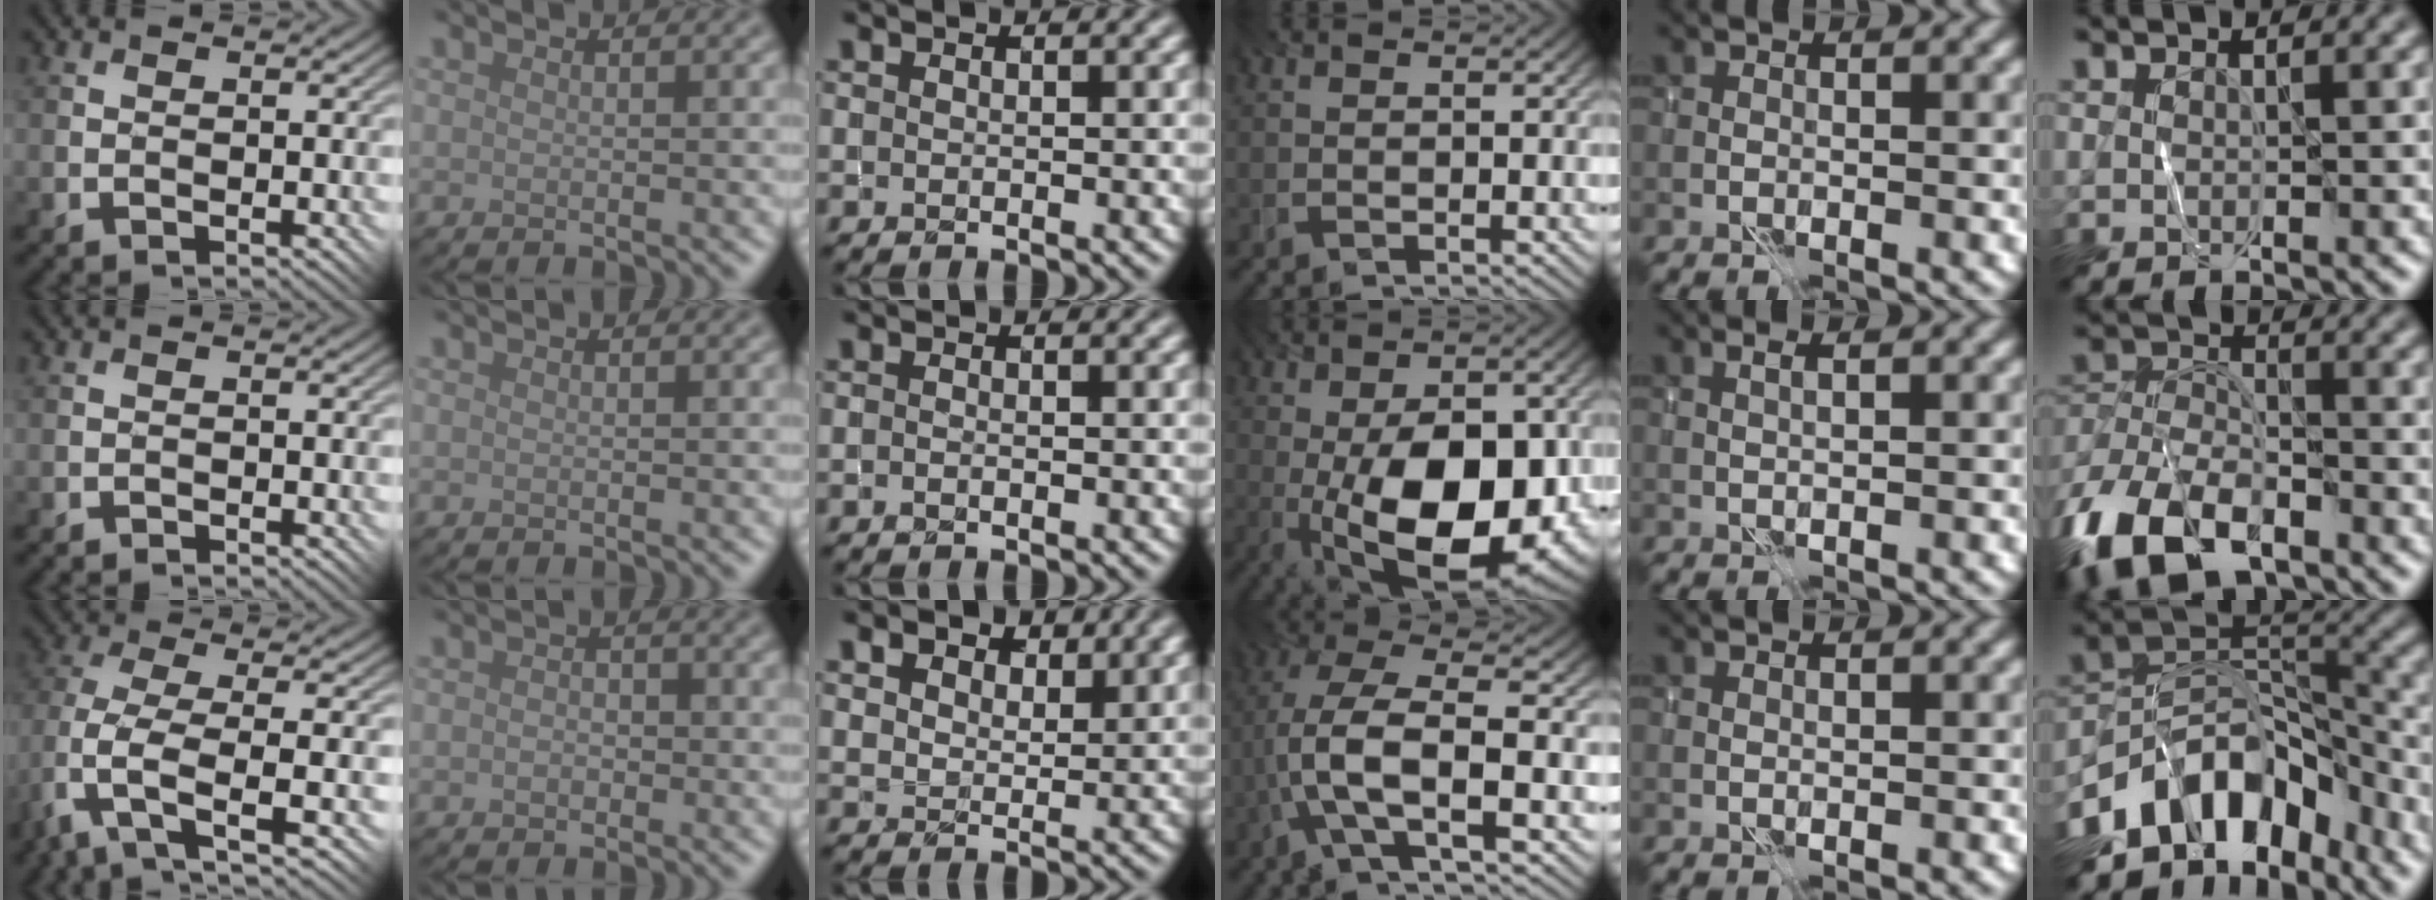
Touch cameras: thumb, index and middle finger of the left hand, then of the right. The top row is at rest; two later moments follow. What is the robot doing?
{"motion": "fold", "object": "shorts"}